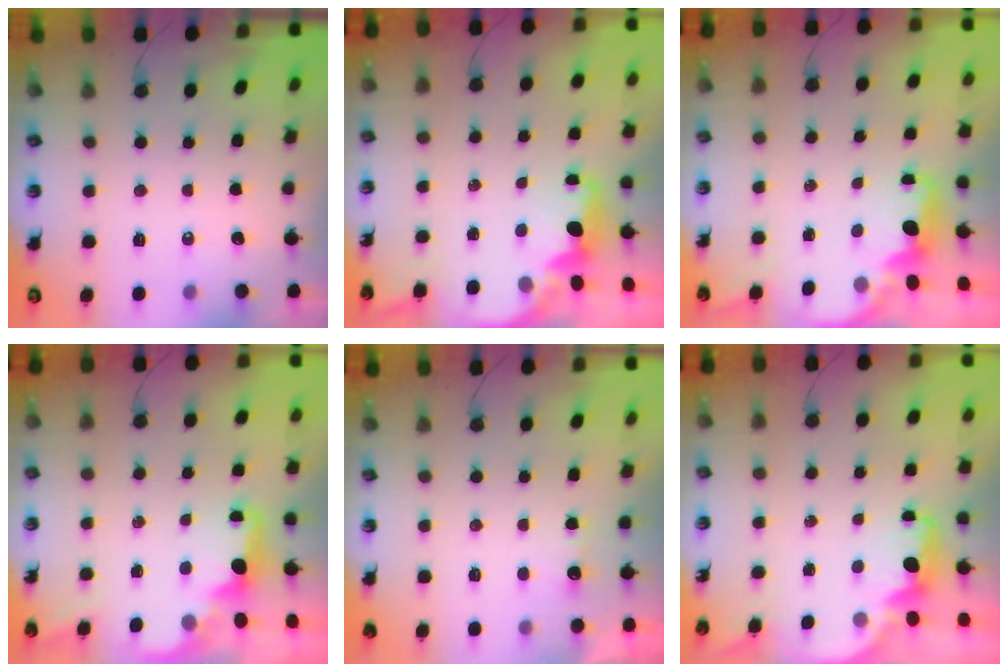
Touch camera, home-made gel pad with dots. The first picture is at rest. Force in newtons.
{"total": 2.1, "press": 1.9, "slide": 0.8}
{"total": 1.6, "press": 1.4, "slide": 0.7}
{"total": 2.1, "press": 2.0, "slide": 0.7}
{"total": 1.0, "press": 0.7, "slide": 0.6}
{"total": 1.9, "press": 1.7, "slide": 0.7}